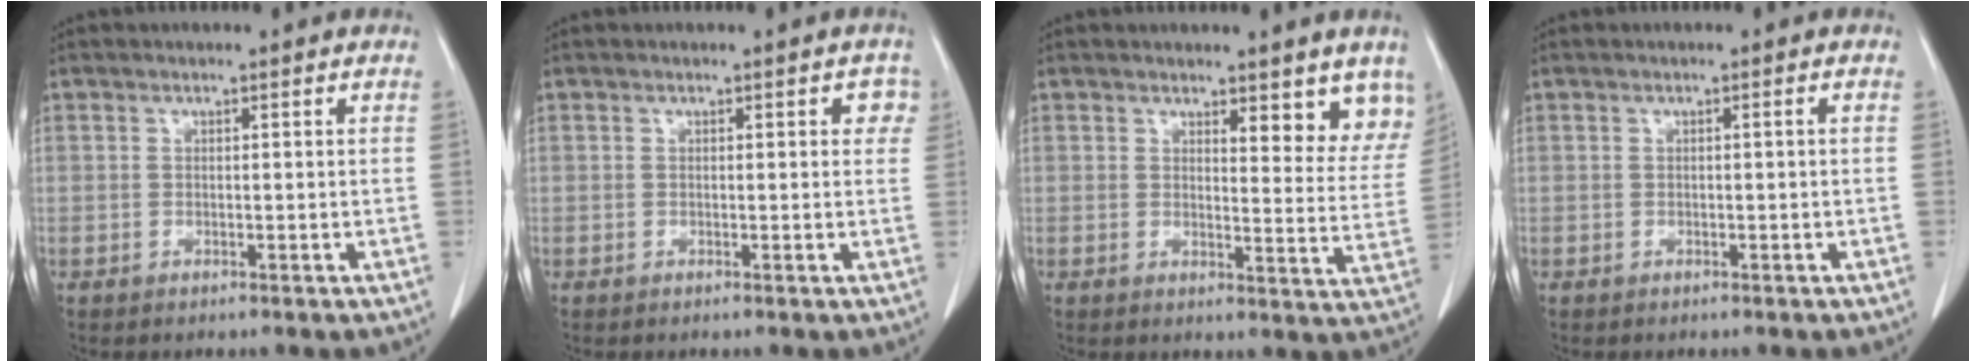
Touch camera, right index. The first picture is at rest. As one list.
[{"total": 2.2, "force": [0.7, 1.3, 1.7], "torque": [-0.009, 0.010, 0.003]}, {"total": 7.9, "force": [6.4, 2.2, 4.1], "torque": [-0.027, -0.028, 0.061]}, {"total": 0.6, "force": [-0.1, -0.2, 0.6], "torque": [-0.008, 0.000, 0.000]}]